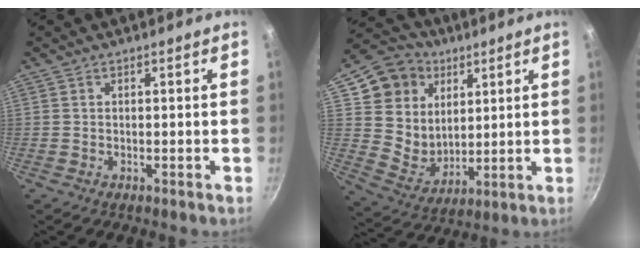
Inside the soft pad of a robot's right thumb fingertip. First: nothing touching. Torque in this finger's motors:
{"motor_torque": [-0.42, 0.90, 0.22, -0.21, 0.25]}